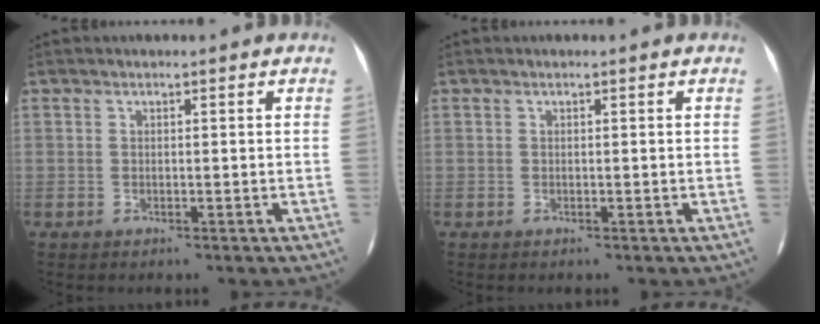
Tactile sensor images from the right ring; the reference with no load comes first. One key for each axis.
{"total": 0.0}